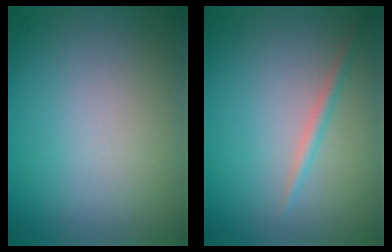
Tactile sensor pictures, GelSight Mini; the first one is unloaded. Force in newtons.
{"total": 1.2, "press": 1.2, "slide": 0.1}